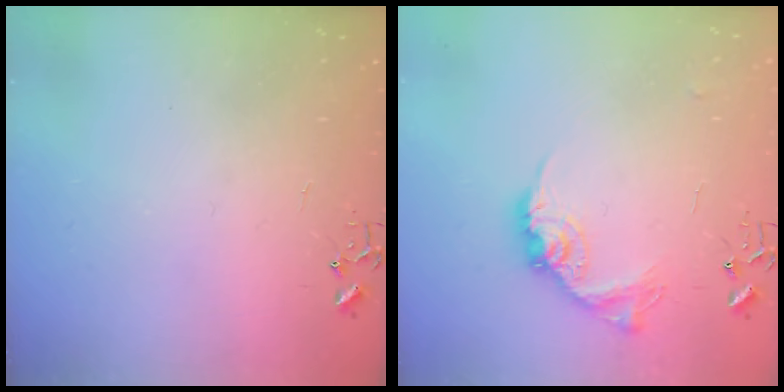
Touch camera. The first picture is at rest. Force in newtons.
{"total": 12.6, "press": 12.6, "slide": 0.5}